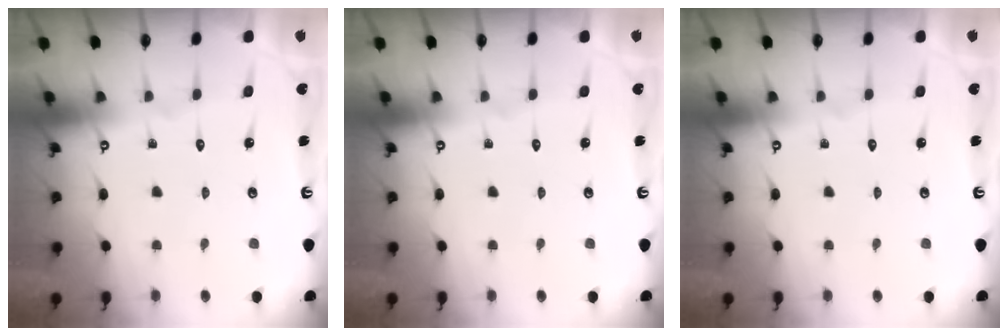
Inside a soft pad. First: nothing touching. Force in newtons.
{"total": 0.0}
{"total": 0.0}